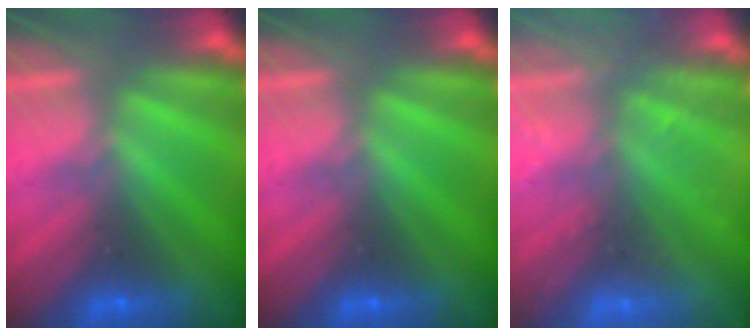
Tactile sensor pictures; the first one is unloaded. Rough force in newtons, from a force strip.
{"total": 0.0}
{"total": 2.6}